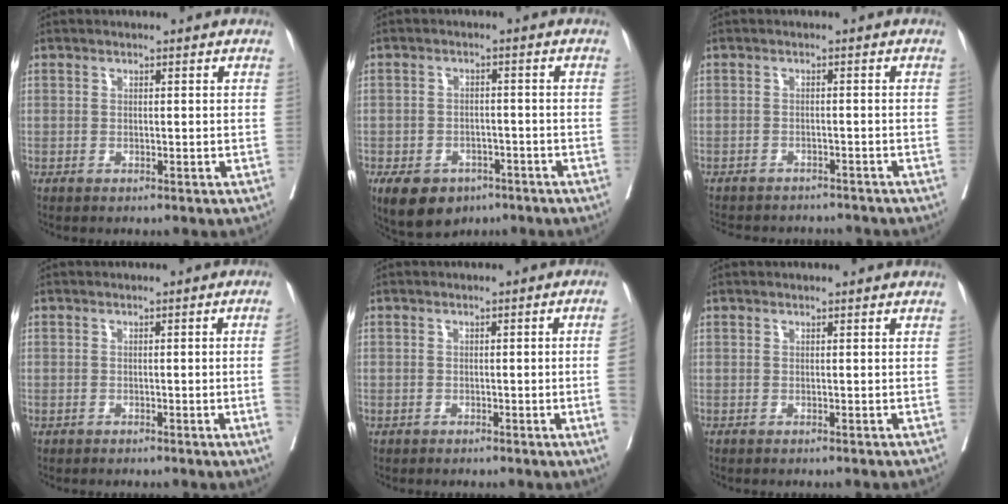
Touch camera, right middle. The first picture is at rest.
{"total": 8.8, "force": [-5.4, 5.8, 3.8], "torque": [-0.074, -0.001, -0.078]}
{"total": 10.3, "force": [-9.5, 3.1, 2.4], "torque": [-0.050, 0.005, -0.117]}
{"total": 2.7, "force": [-0.6, -0.3, 2.6], "torque": [-0.035, 0.004, -0.008]}
{"total": 3.5, "force": [-0.7, -0.1, 3.4], "torque": [-0.047, 0.006, -0.008]}
{"total": 0.0}